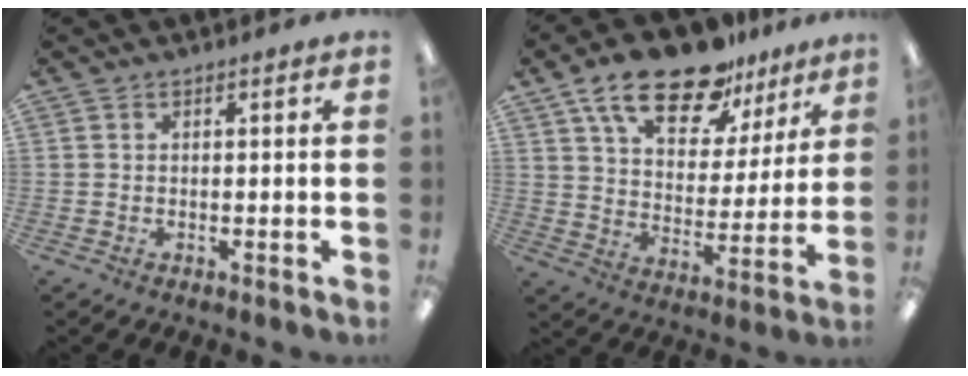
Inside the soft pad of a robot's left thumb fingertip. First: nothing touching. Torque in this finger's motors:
{"motor_torque": [0.42, 0.38, 1.78, -0.99, 0.32]}